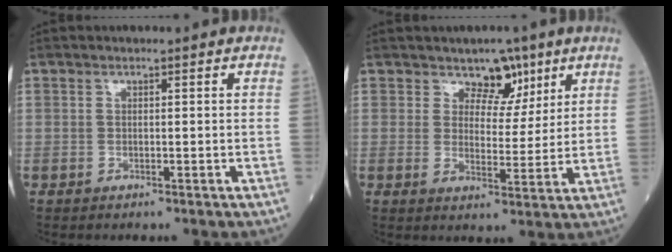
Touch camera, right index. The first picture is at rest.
{"total": 5.1, "force": [3.5, 3.1, 2.0], "torque": [-0.015, -0.003, 0.055]}